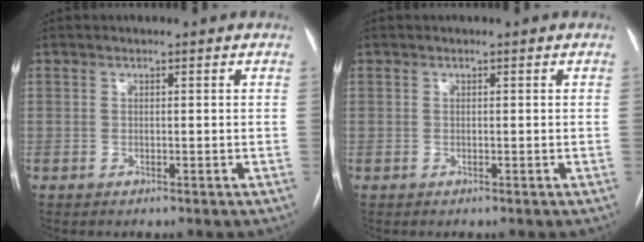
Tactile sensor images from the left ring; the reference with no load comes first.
{"total": 0.0}